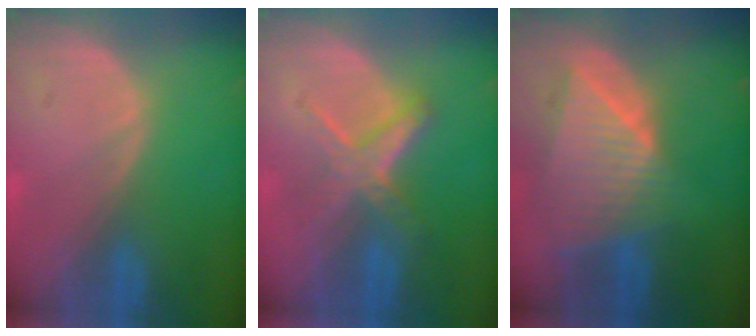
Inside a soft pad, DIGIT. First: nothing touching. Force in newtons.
{"total": 5.7, "press": 5.5, "slide": 1.8}
{"total": 8.9, "press": 7.8, "slide": 4.2}